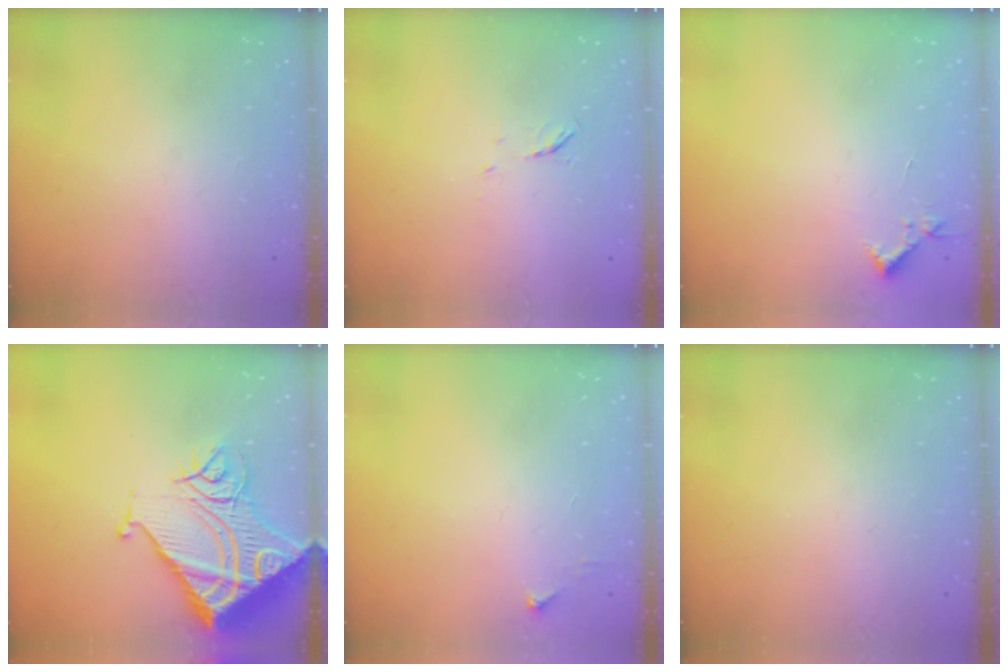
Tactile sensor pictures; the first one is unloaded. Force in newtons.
{"total": 4.0, "press": 4.0, "slide": 0.6}
{"total": 3.6, "press": 3.6, "slide": 0.5}
{"total": 23.6, "press": 23.4, "slide": 3.0}
{"total": 3.5, "press": 3.4, "slide": 0.4}
{"total": 0.0}